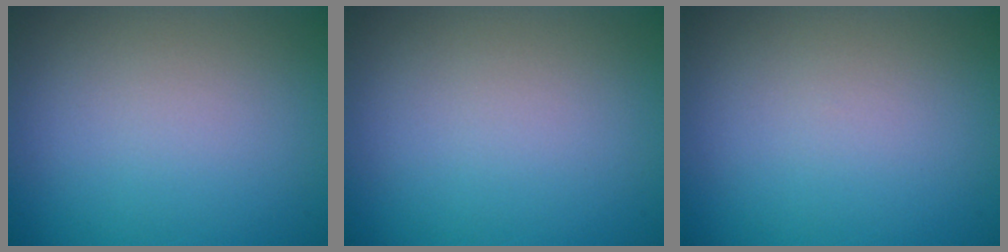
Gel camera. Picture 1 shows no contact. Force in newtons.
{"total": 0.0}
{"total": 0.0}